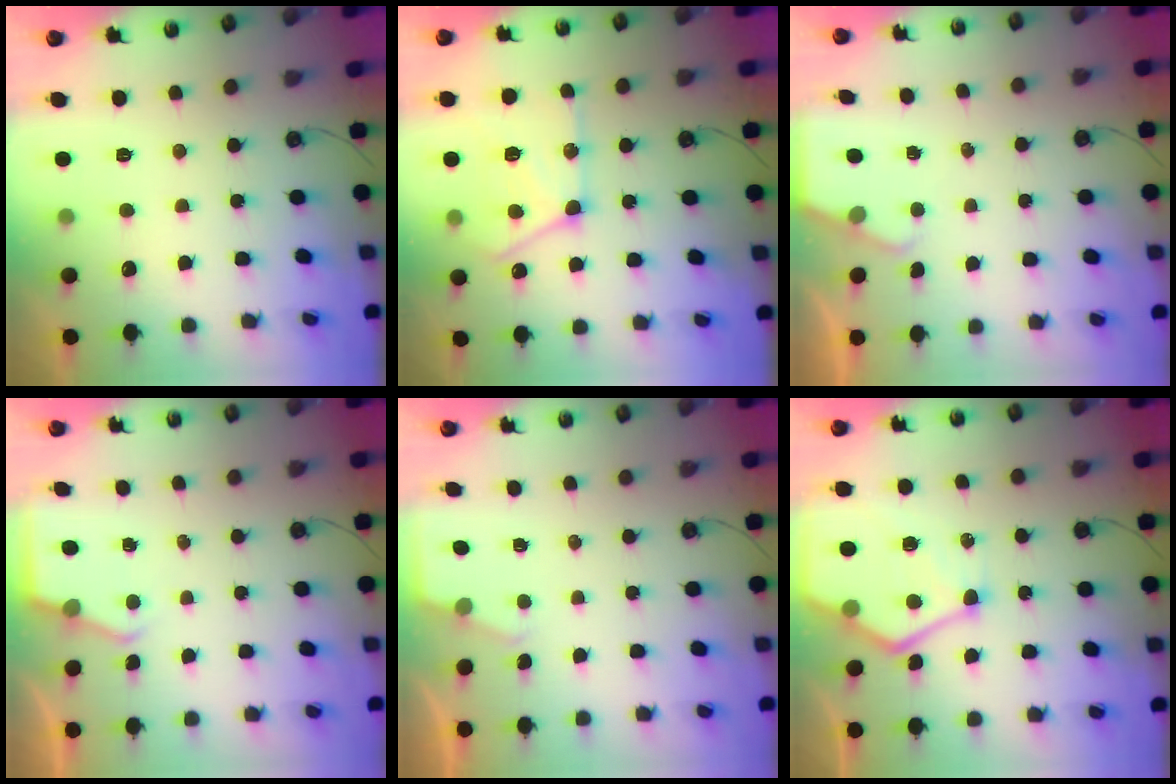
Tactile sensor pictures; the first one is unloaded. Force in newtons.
{"total": 18.6, "press": 18.5, "slide": 1.6}
{"total": 1.7, "press": 1.7, "slide": 0.3}
{"total": 3.6, "press": 3.6, "slide": 0.5}
{"total": 2.1, "press": 2.1, "slide": 0.3}
{"total": 16.4, "press": 16.3, "slide": 1.6}